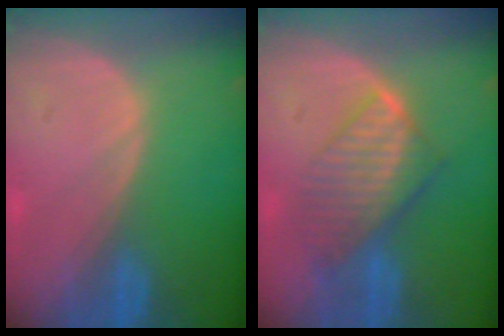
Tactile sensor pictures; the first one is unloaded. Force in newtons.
{"total": 7.7, "press": 6.9, "slide": 3.5}